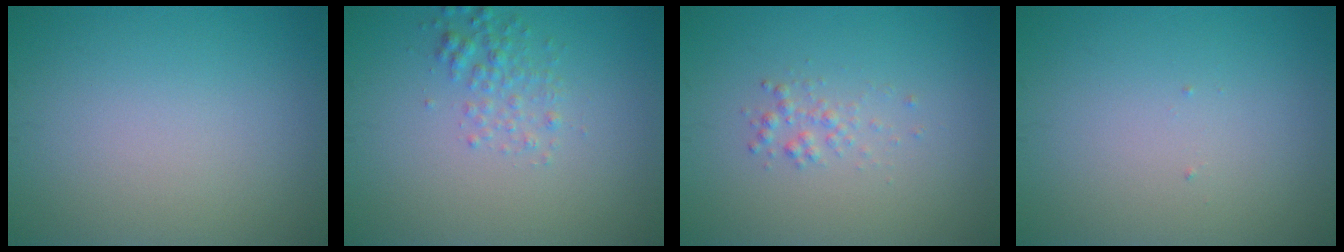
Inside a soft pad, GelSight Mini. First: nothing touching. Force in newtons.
{"total": 2.0, "press": 2.0, "slide": 0.1}
{"total": 1.1, "press": 1.1, "slide": 0.1}
{"total": 0.0}